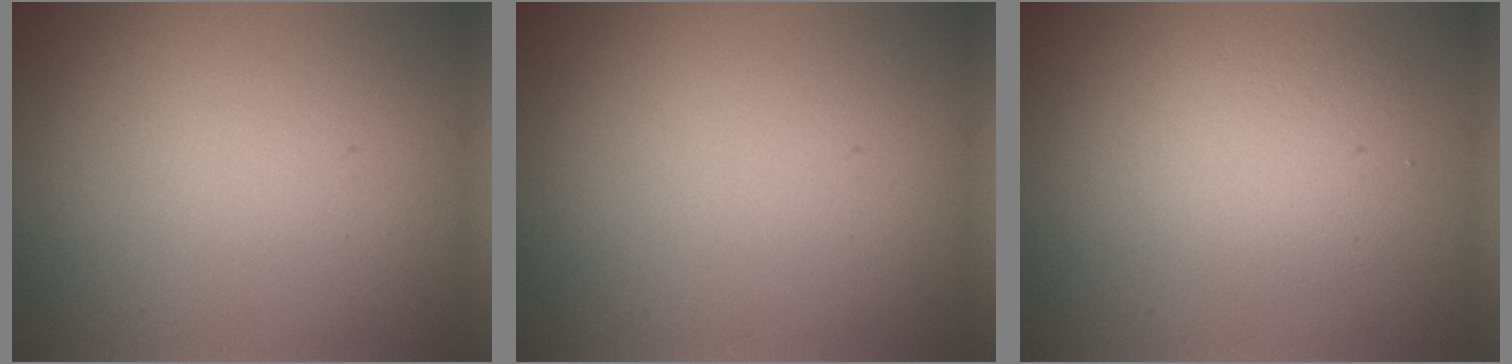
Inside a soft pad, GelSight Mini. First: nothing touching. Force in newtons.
{"total": 0.0}
{"total": 3.2, "press": 3.2, "slide": 0.3}